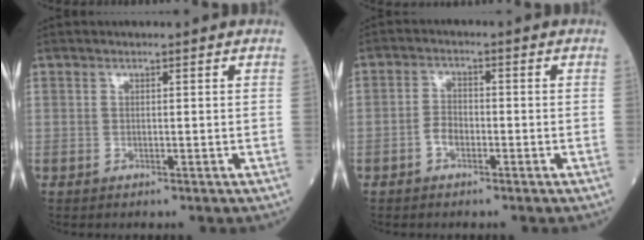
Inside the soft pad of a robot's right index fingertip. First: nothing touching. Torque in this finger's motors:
{"motor_torque": [0.47, -0.02, 0.28, 0.02]}